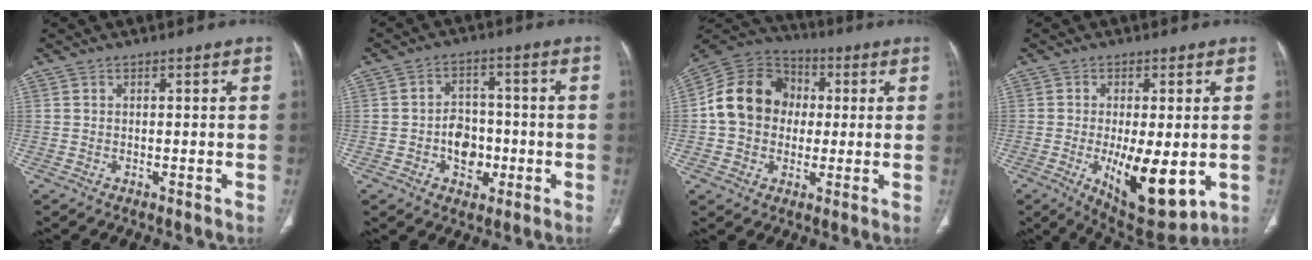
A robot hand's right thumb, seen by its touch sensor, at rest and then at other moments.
{"total": 7.3, "force": [-1.9, 5.6, 4.3], "torque": [-0.033, 0.019, -0.030]}
{"total": 14.8, "force": [0.8, 12.6, 7.8], "torque": [-0.120, 0.027, 0.005]}
{"total": 13.8, "force": [-2.8, 5.4, 12.4], "torque": [-0.185, -0.025, -0.027]}